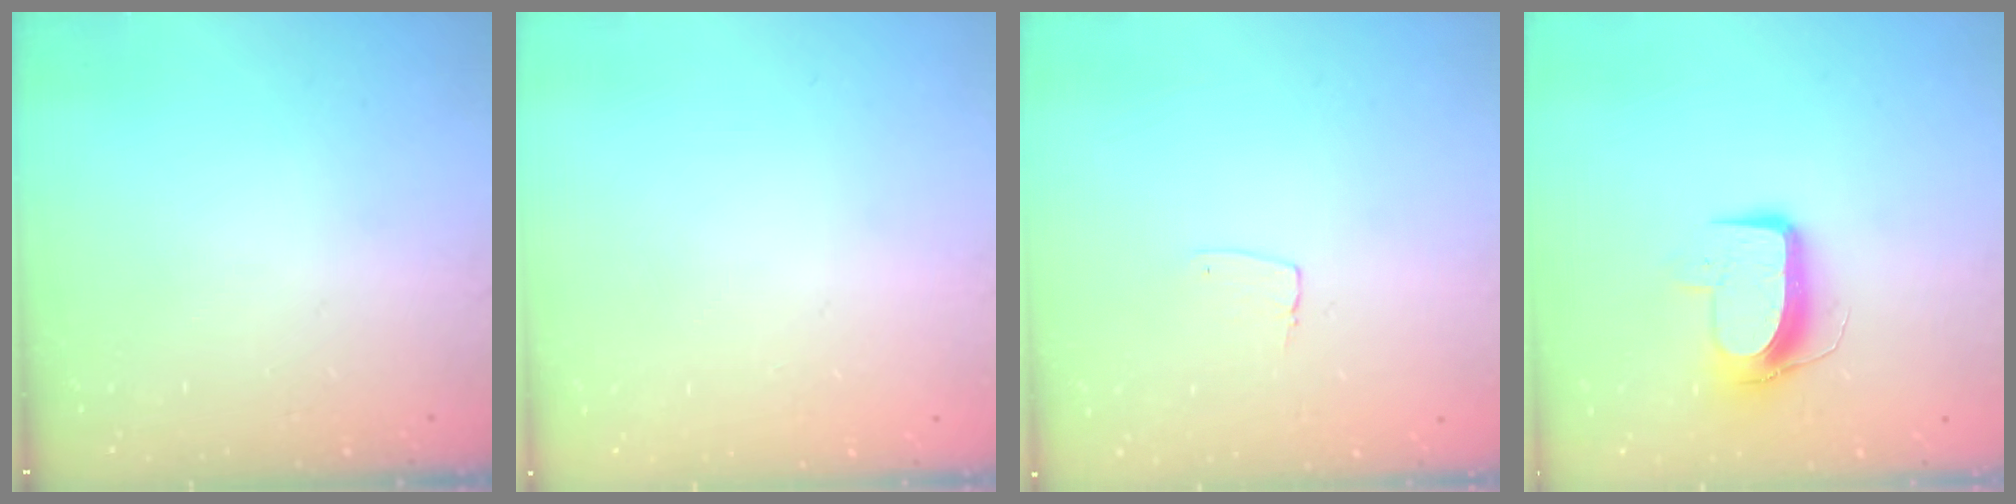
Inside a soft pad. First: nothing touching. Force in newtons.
{"total": 0.0}
{"total": 3.8, "press": 3.8, "slide": 0.2}
{"total": 9.8, "press": 9.8, "slide": 0.4}